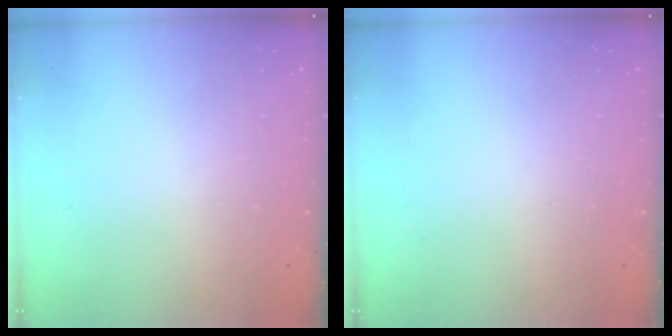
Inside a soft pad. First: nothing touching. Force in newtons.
{"total": 0.0}